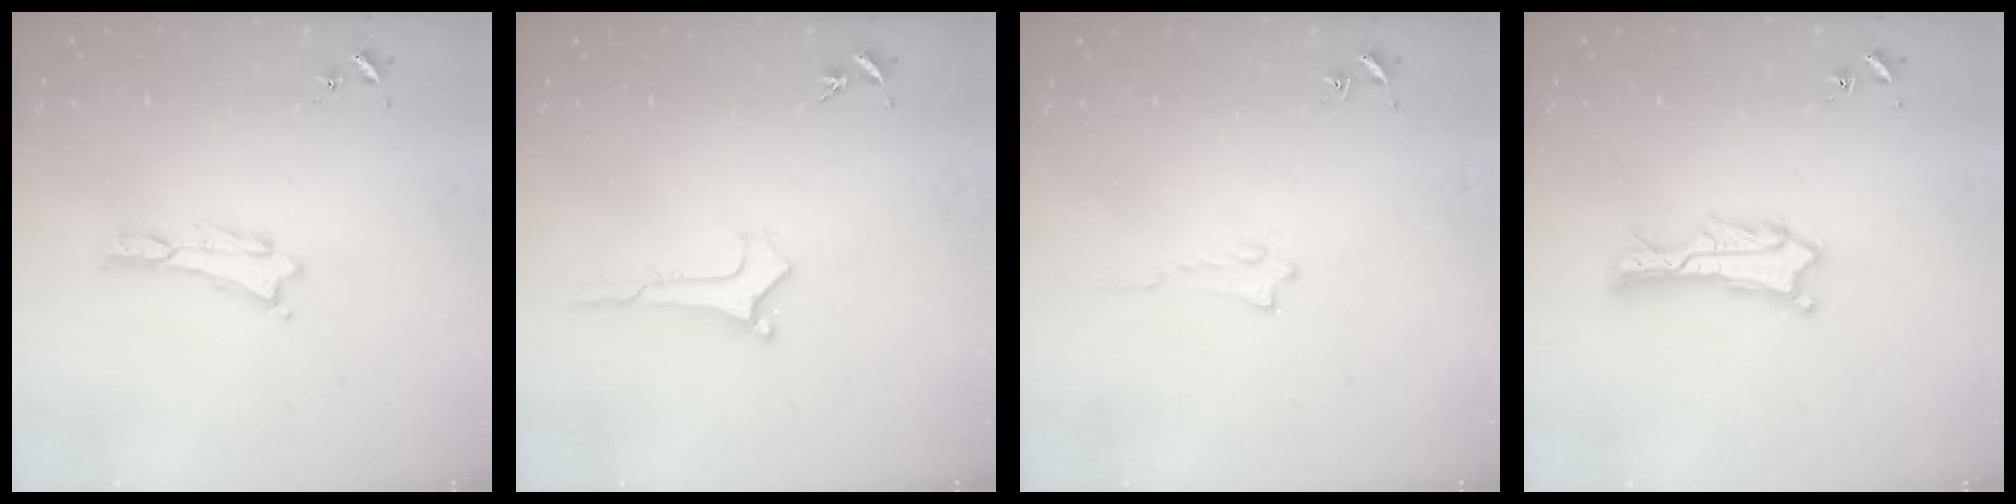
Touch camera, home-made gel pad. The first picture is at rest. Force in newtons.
{"total": 0.0}
{"total": 0.6, "press": 0.6, "slide": 0.1}
{"total": 1.5, "press": 1.5, "slide": 0.2}